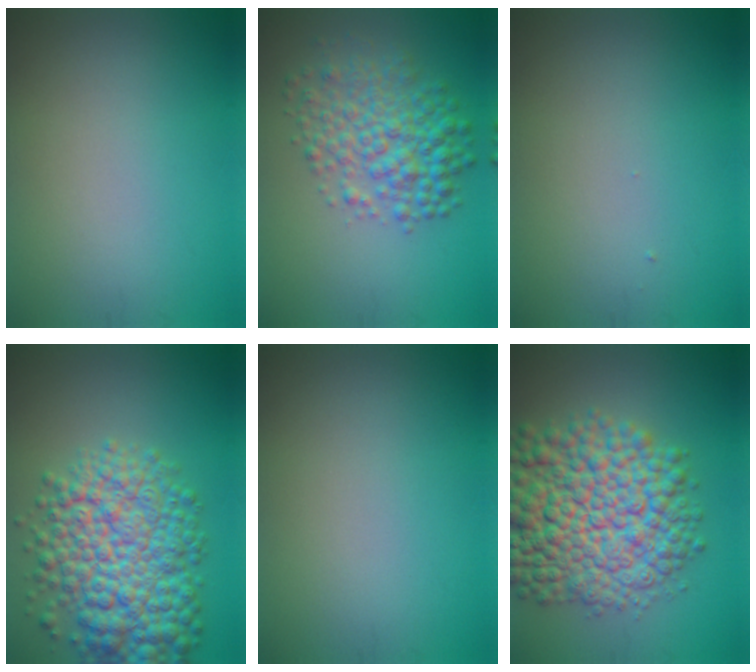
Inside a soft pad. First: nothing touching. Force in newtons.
{"total": 5.5, "press": 5.5, "slide": 0.1}
{"total": 0.0}
{"total": 9.9, "press": 9.9, "slide": 0.3}
{"total": 0.0}
{"total": 12.4, "press": 12.4, "slide": 0.3}